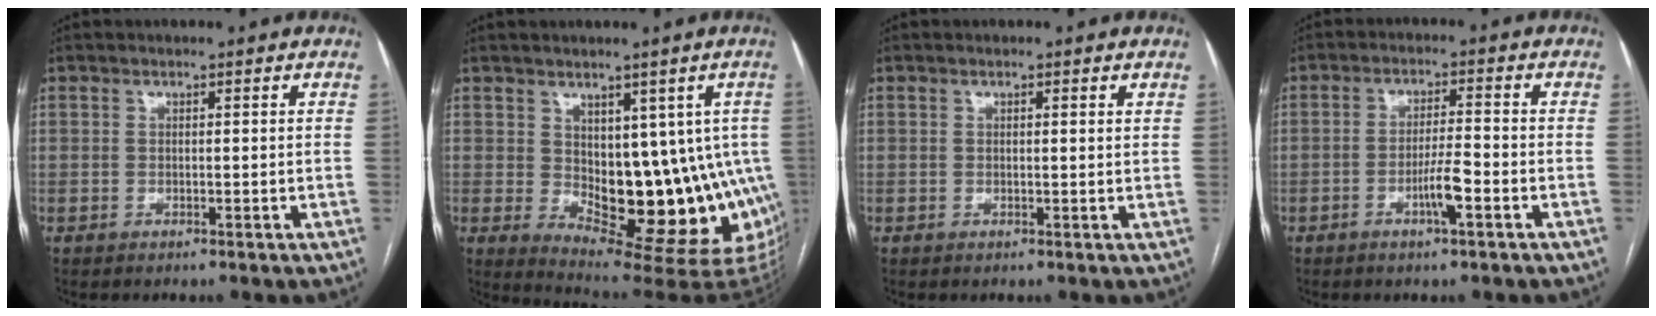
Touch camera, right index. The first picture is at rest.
{"total": 16.2, "force": [-0.9, 9.0, 13.5], "torque": [-0.146, 0.002, 0.008]}
{"total": 0.9, "force": [0.5, 0.1, 0.7], "torque": [-0.017, 0.003, 0.004]}
{"total": 4.6, "force": [-2.1, 0.4, 4.1], "torque": [-0.078, -0.002, -0.038]}